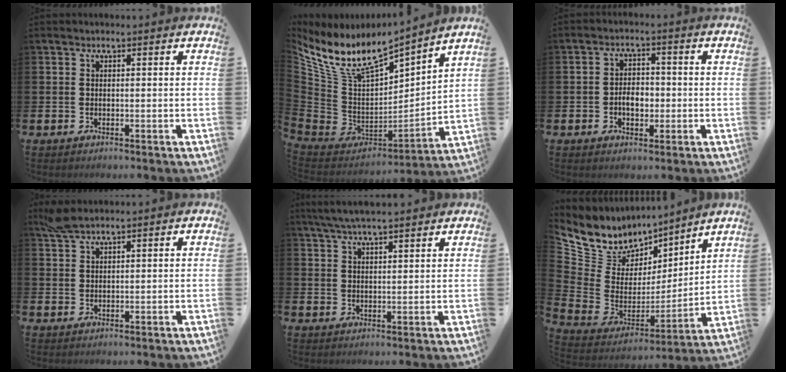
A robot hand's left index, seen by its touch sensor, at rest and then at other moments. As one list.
[{"total": 10.8, "force": [9.4, 3.0, 4.4], "torque": [-0.136, -0.060, 0.169]}, {"total": 3.7, "force": [-0.8, 2.4, 2.6], "torque": [-0.034, -0.001, -0.022]}, {"total": 2.8, "force": [2.4, 0.6, 1.3], "torque": [-0.024, -0.001, 0.043]}, {"total": 5.4, "force": [4.9, 0.7, 2.2], "torque": [-0.049, -0.012, 0.089]}, {"total": 8.0, "force": [7.0, 3.8, -0.7], "torque": [-0.053, -0.067, 0.129]}]